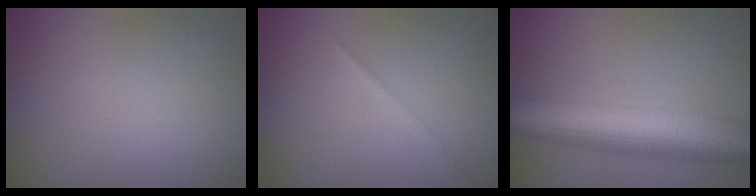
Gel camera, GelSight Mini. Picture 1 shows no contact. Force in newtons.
{"total": 0.7, "press": 0.7, "slide": 0.1}
{"total": 10.9, "press": 10.9, "slide": 0.1}